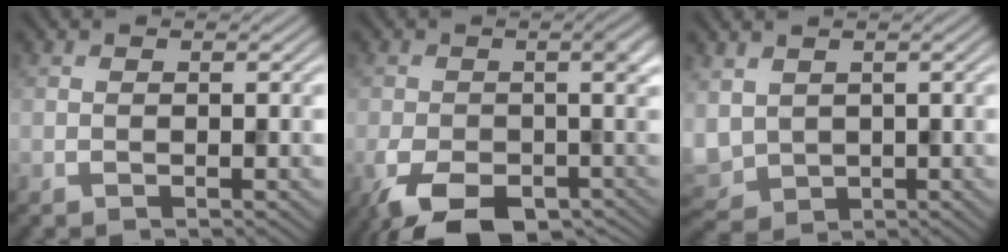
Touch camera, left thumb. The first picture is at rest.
{"total": 11.0, "force": [-5.0, 5.7, 8.0], "torque": [-0.124, -0.051, -0.065]}
{"total": 5.1, "force": [0.8, 3.9, 3.2], "torque": [-0.115, -0.012, 0.016]}